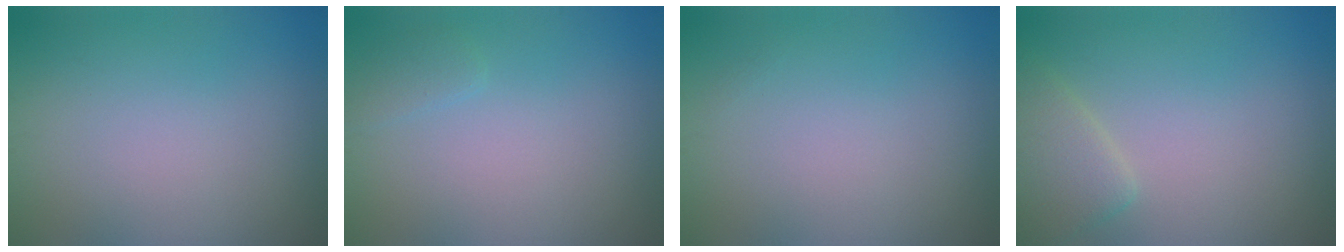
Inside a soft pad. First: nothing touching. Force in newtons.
{"total": 1.0, "press": 1.0, "slide": 0.0}
{"total": 0.0}
{"total": 3.3, "press": 3.3, "slide": 0.2}